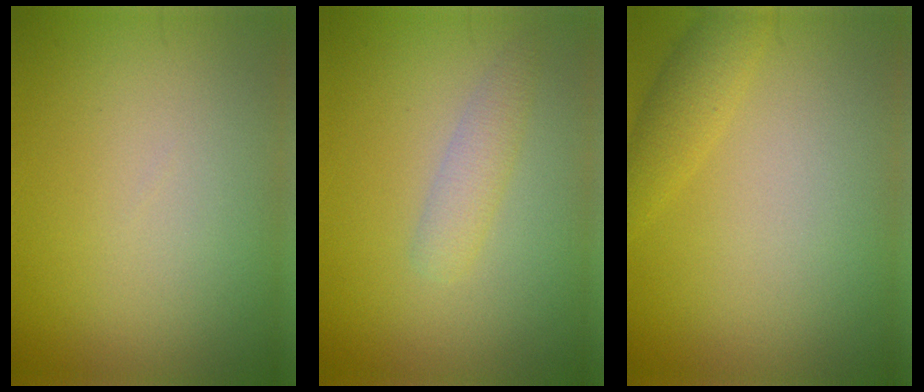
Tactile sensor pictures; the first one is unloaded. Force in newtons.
{"total": 1.9, "press": 1.9, "slide": 0.1}
{"total": 2.1, "press": 2.1, "slide": 0.2}